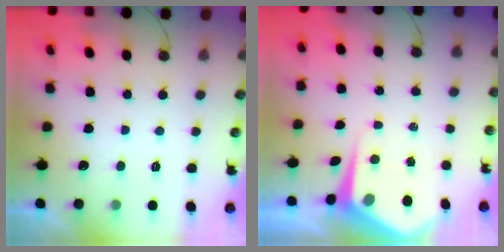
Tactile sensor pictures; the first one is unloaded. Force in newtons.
{"total": 6.7, "press": 6.7, "slide": 0.6}